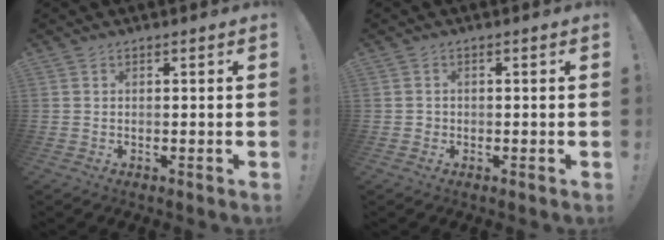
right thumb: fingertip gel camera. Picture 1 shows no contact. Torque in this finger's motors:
{"motor_torque": [0.09, -0.13, 0.14, -0.25, 0.00]}